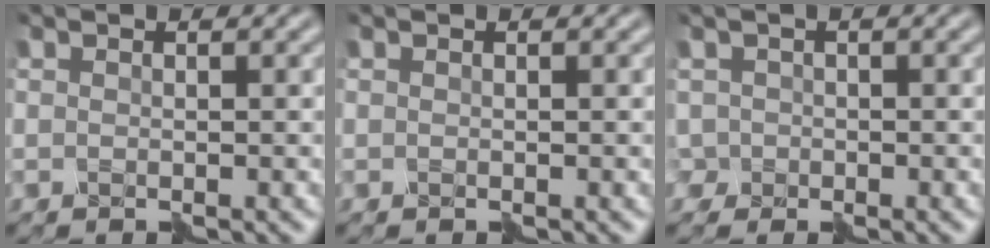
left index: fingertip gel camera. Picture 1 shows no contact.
{"total": 0.0}
{"total": 1.7, "force": [-0.7, 1.5, 0.2], "torque": [-0.009, -0.001, -0.013]}